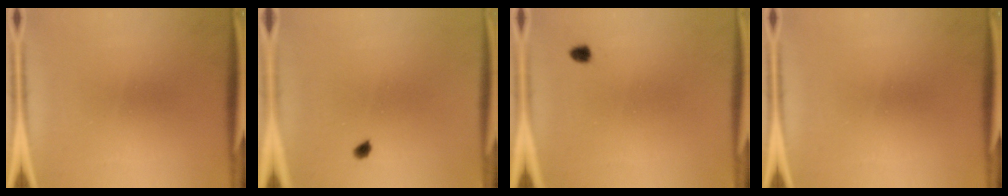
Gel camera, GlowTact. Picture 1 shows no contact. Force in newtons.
{"total": 1.1}
{"total": 1.2}
{"total": 0.0}